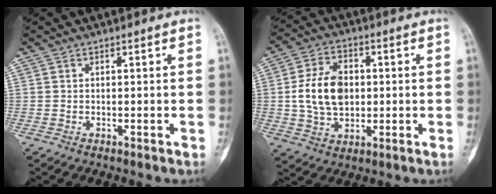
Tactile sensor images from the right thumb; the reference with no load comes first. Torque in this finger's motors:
{"motor_torque": [1.33, 1.41, 0.44, -0.36, 0.08]}